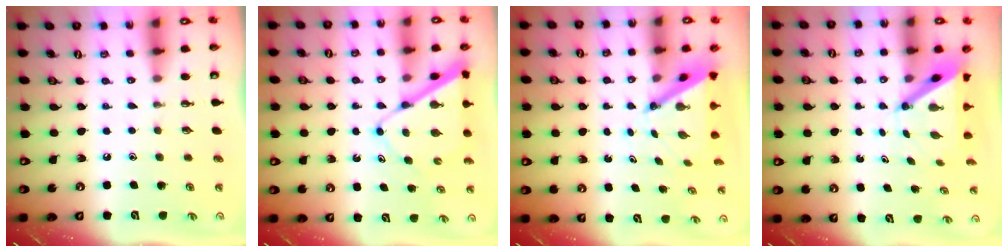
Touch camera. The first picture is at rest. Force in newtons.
{"total": 9.0, "press": 8.9, "slide": 0.8}
{"total": 5.3, "press": 5.3, "slide": 0.5}
{"total": 5.6, "press": 5.6, "slide": 0.5}